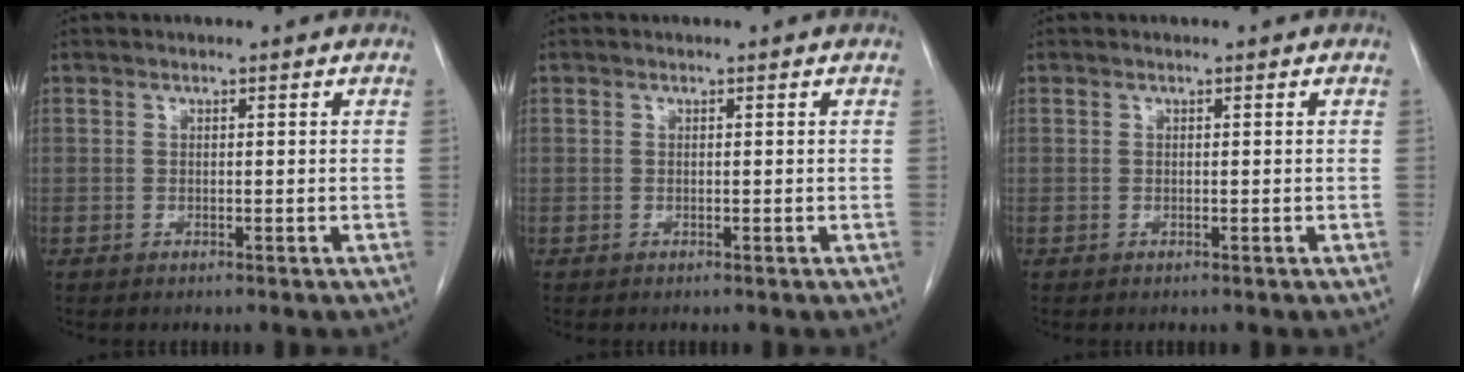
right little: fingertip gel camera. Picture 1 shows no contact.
{"total": 0.0}
{"total": 0.0}